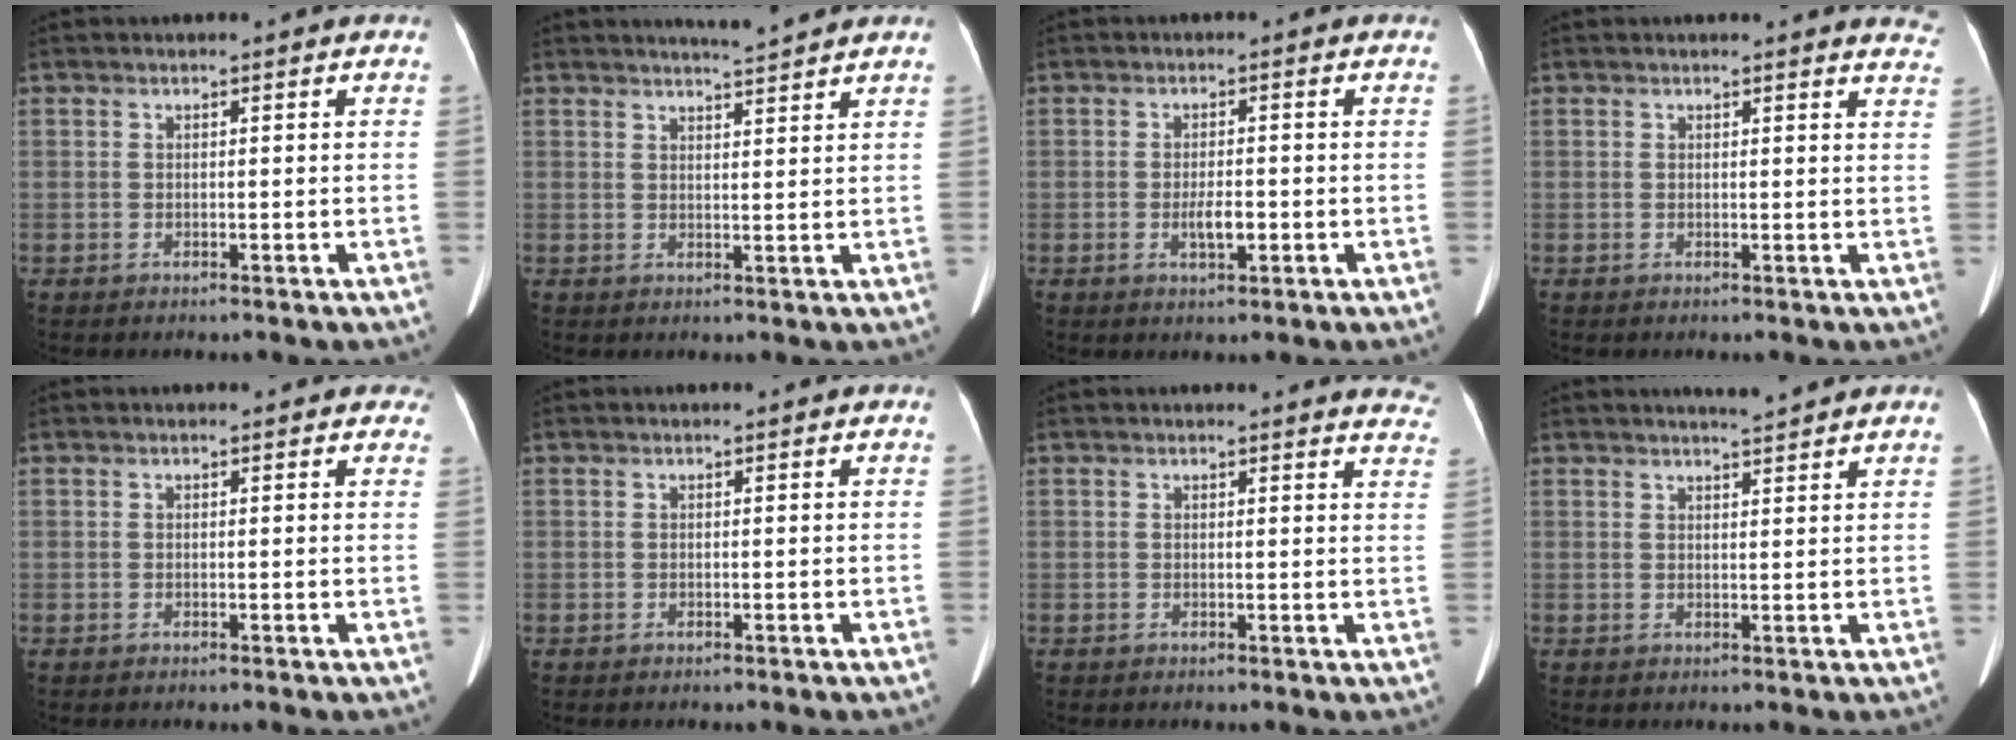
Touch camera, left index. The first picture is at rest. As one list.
[{"total": 3.8, "force": [3.5, -0.8, 1.0], "torque": [-0.019, -0.003, 0.053]}, {"total": 3.0, "force": [-0.9, 0.9, 2.7], "torque": [-0.051, 0.001, -0.013]}, {"total": 5.2, "force": [5.1, 0.8, 0.7], "torque": [0.012, -0.025, 0.022]}, {"total": 1.4, "force": [1.1, 0.8, 0.2], "torque": [0.010, -0.003, -0.004]}, {"total": 0.0}, {"total": 6.4, "force": [6.2, 1.1, 0.6], "torque": [0.024, -0.030, 0.030]}, {"total": 3.0, "force": [2.9, -0.3, 1.0], "torque": [-0.016, 0.000, 0.043]}]